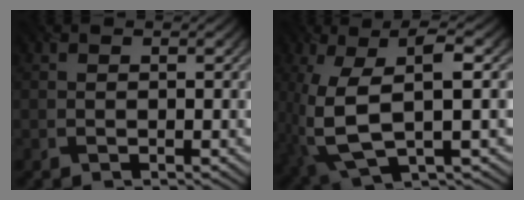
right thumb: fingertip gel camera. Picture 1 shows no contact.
{"total": 10.4, "force": [0.0, 4.0, 9.6], "torque": [-0.215, -0.005, 0.006]}